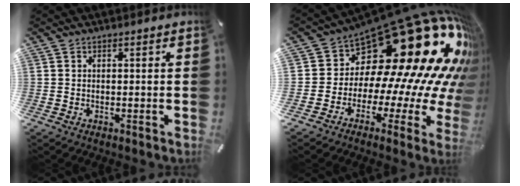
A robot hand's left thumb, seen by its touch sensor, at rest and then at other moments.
{"total": 30.3, "force": [15.2, 14.9, 21.6], "torque": [-0.286, -0.186, 0.299]}